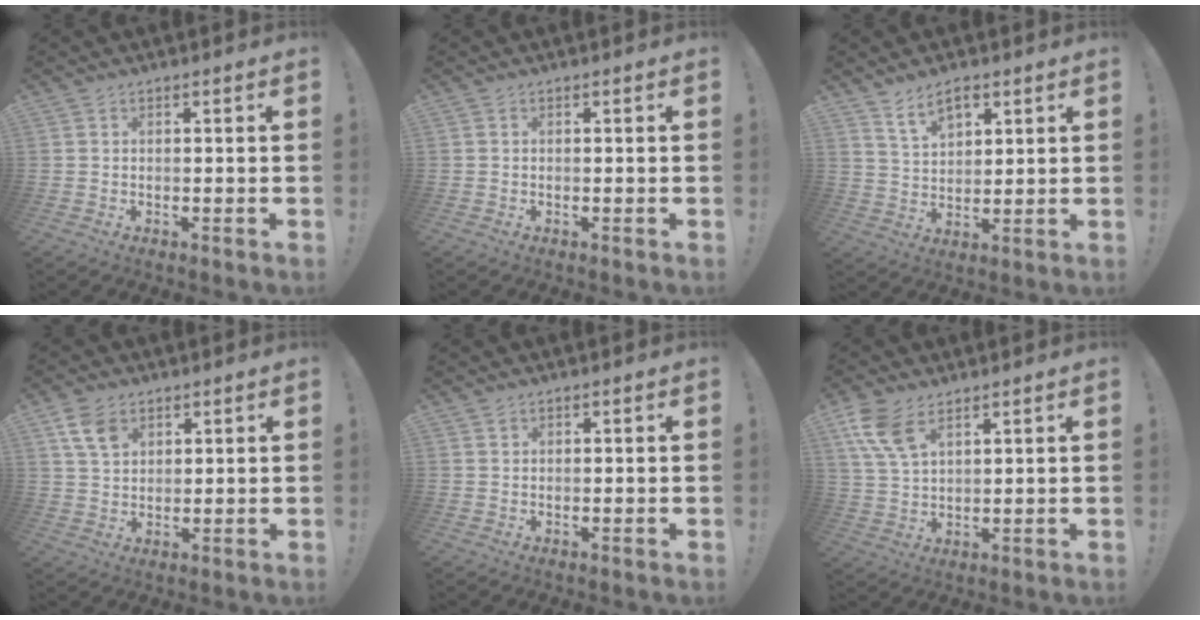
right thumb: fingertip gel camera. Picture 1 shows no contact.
{"total": 0.0}
{"total": 7.8, "force": [5.1, 4.0, 4.2], "torque": [-0.071, -0.018, 0.095]}
{"total": 7.7, "force": [3.8, 5.2, 4.3], "torque": [-0.075, -0.006, 0.076]}
{"total": 0.6, "force": [0.4, 0.5, 0.1], "torque": [-0.001, 0.000, 0.007]}
{"total": 9.1, "force": [5.2, 4.3, 6.0], "torque": [-0.128, -0.012, 0.103]}